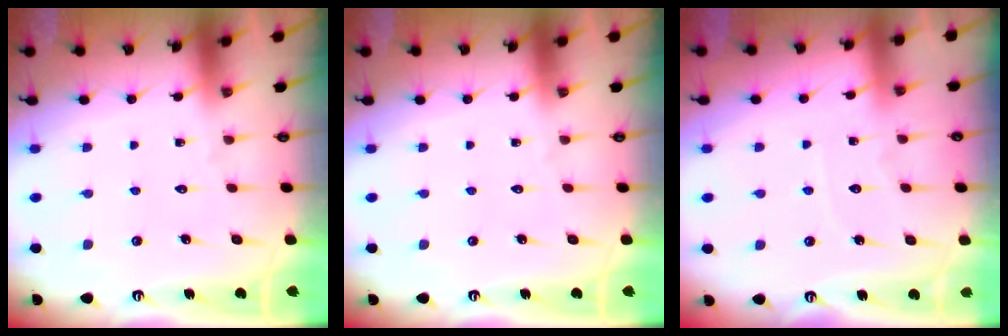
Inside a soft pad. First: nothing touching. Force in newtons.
{"total": 0.0}
{"total": 4.4, "press": 4.3, "slide": 0.6}